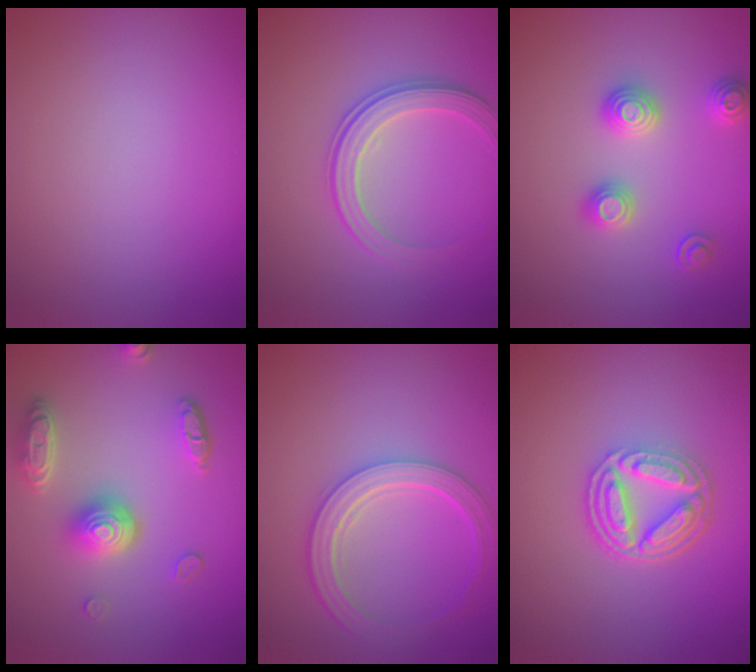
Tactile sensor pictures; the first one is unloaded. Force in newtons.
{"total": 3.0, "press": 2.8, "slide": 0.9}
{"total": 2.8, "press": 2.7, "slide": 0.8}
{"total": 5.0, "press": 3.7, "slide": 3.3}
{"total": 4.9, "press": 3.9, "slide": 3.0}
{"total": 5.1, "press": 3.9, "slide": 3.4}